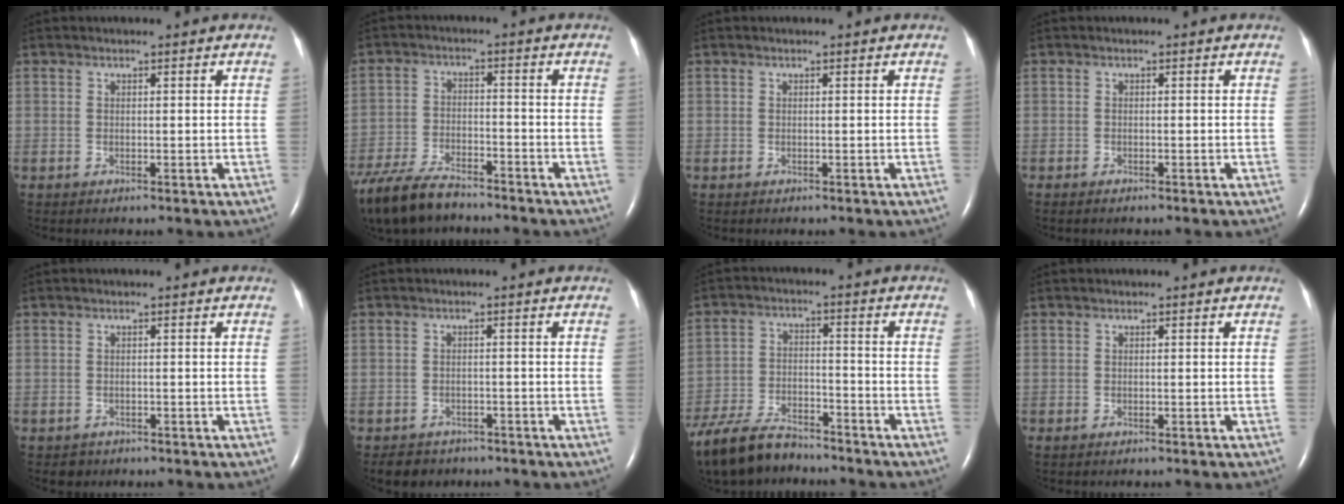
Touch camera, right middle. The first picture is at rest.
{"total": 12.0, "force": [-10.0, 3.3, 5.8], "torque": [-0.113, -0.026, -0.172]}
{"total": 0.0}
{"total": 0.7, "force": [-0.6, 0.1, 0.4], "torque": [-0.015, -0.003, -0.007]}
{"total": 1.2, "force": [-0.8, 0.8, -0.1], "torque": [-0.004, 0.002, -0.010]}
{"total": 3.6, "force": [-2.9, 2.2, 0.2], "torque": [-0.015, 0.004, -0.040]}
{"total": 13.2, "force": [-11.2, 4.1, 5.5], "torque": [-0.109, -0.015, -0.193]}
{"total": 0.0}